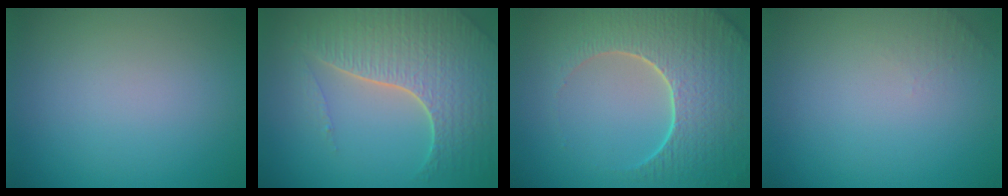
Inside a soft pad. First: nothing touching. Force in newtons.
{"total": 7.3, "press": 5.3, "slide": 4.9}
{"total": 8.0, "press": 6.2, "slide": 5.2}
{"total": 1.0, "press": 0.9, "slide": 0.3}